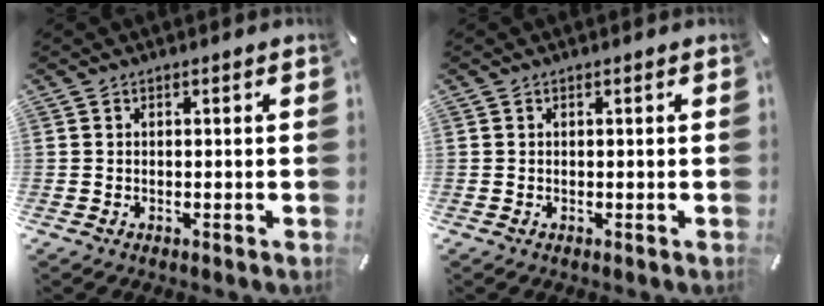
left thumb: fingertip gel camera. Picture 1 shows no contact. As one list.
[{"total": 0.0}]